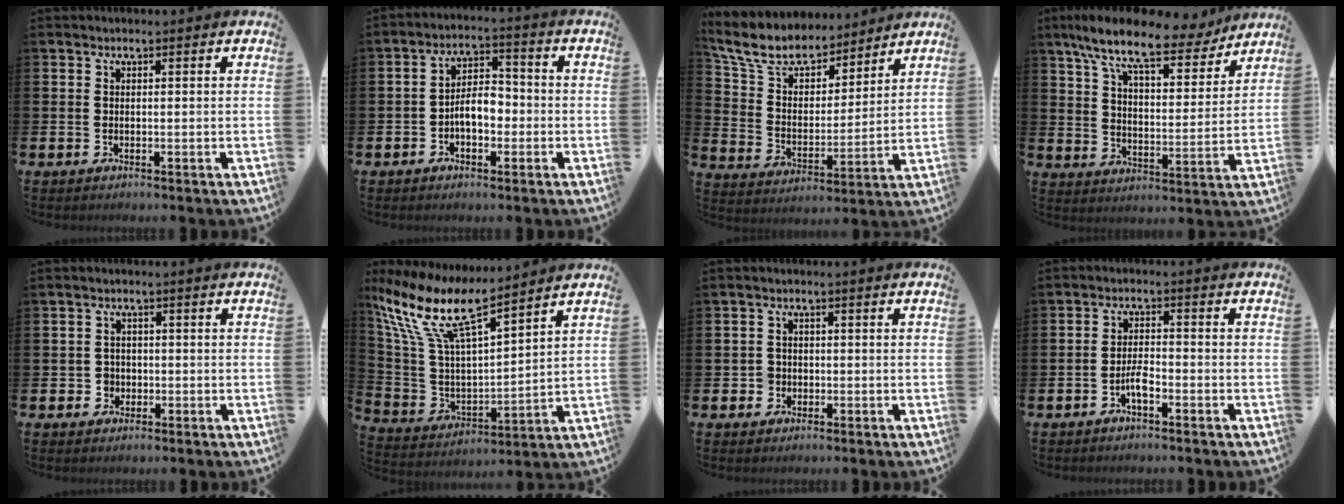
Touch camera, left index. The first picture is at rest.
{"total": 4.5, "force": [-1.5, 2.7, 3.3], "torque": [-0.061, 0.010, -0.031]}
{"total": 9.4, "force": [8.3, 3.6, 2.4], "torque": [-0.098, -0.051, 0.152]}
{"total": 11.0, "force": [9.2, 2.5, 5.5], "torque": [-0.132, -0.046, 0.157]}
{"total": 2.0, "force": [-0.4, 1.9, 0.2], "torque": [-0.010, 0.007, -0.013]}
{"total": 11.5, "force": [9.2, 2.6, 6.3], "torque": [-0.165, -0.054, 0.160]}
{"total": 1.9, "force": [-0.6, 1.8, 0.0], "torque": [-0.008, 0.006, -0.016]}
{"total": 2.5, "force": [-1.4, 0.6, 1.9], "torque": [-0.043, 0.008, -0.025]}